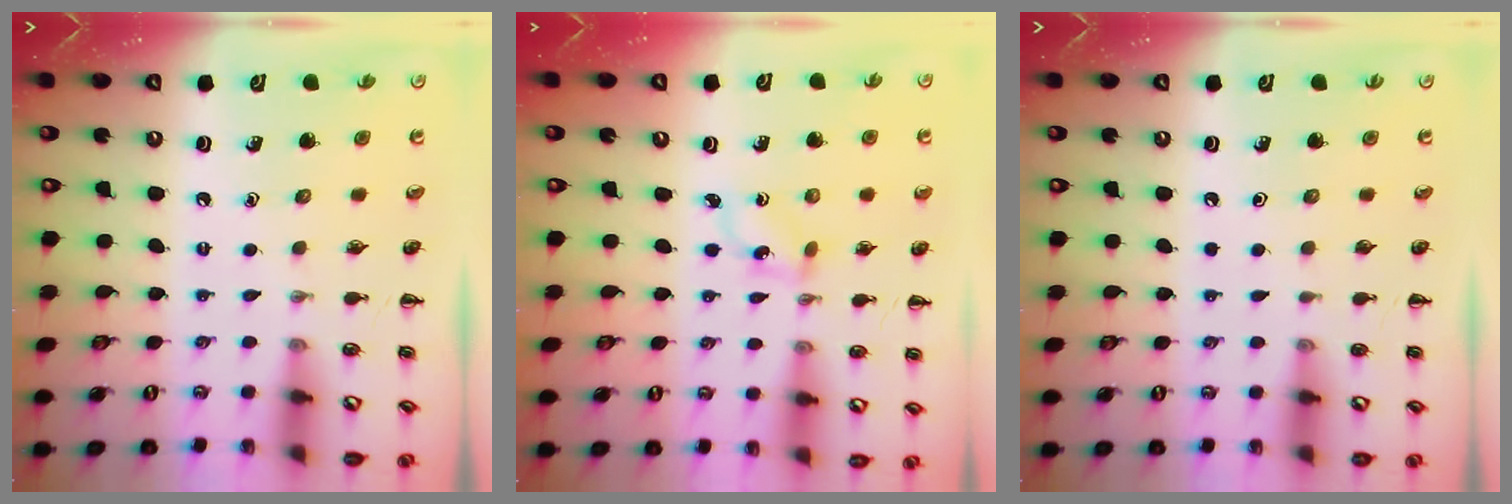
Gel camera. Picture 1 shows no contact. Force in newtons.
{"total": 1.9, "press": 1.8, "slide": 0.7}
{"total": 0.0}